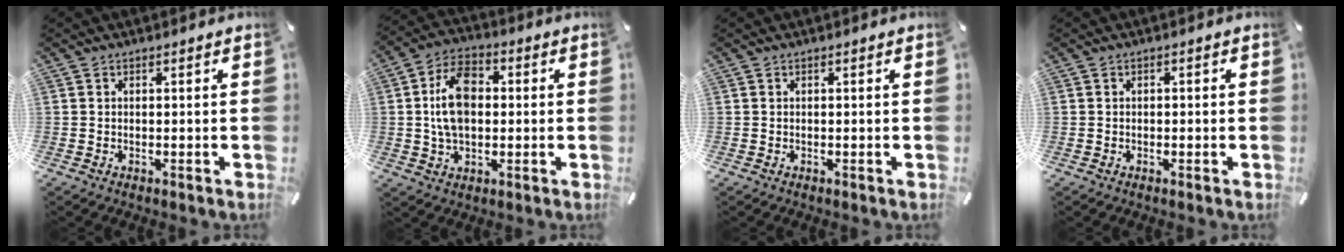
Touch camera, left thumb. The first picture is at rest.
{"total": 11.3, "force": [0.6, 7.6, 8.3], "torque": [-0.160, 0.011, 0.009]}
{"total": 0.0}
{"total": 0.8, "force": [-0.5, 0.4, 0.5], "torque": [-0.010, 0.002, -0.011]}